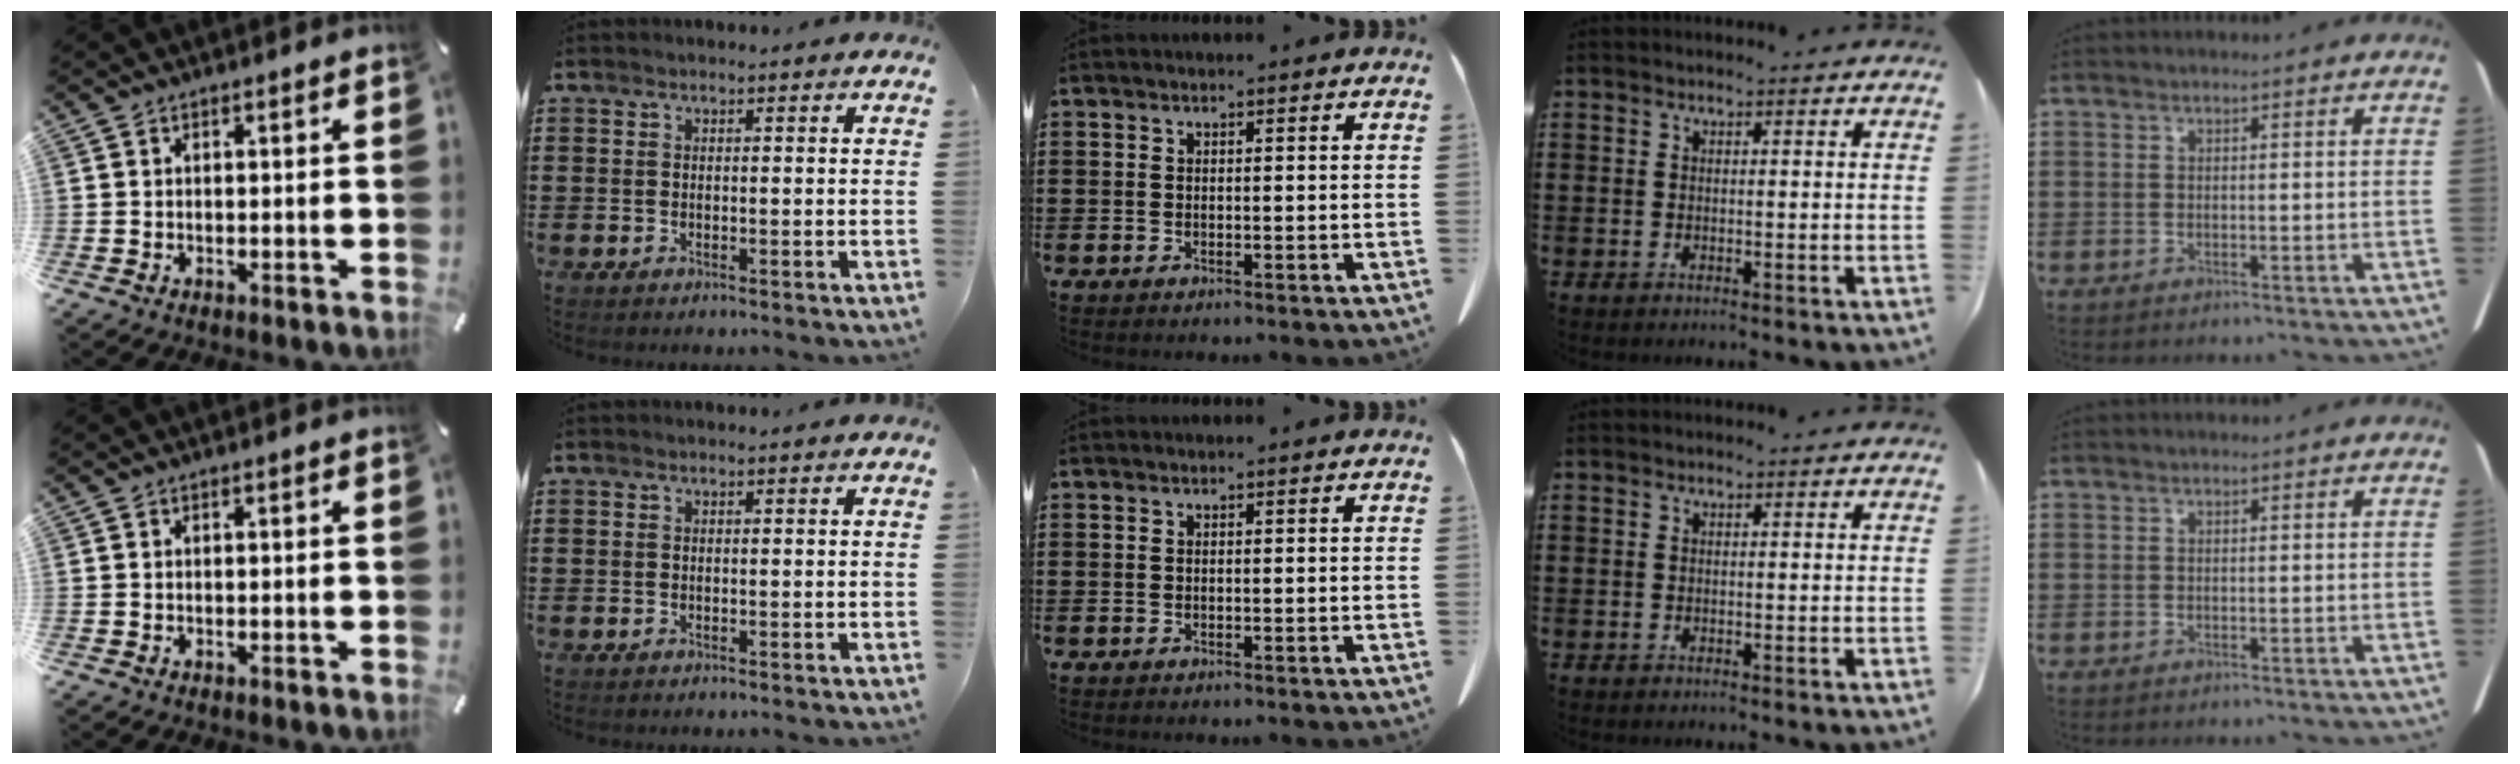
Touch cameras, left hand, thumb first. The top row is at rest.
{}